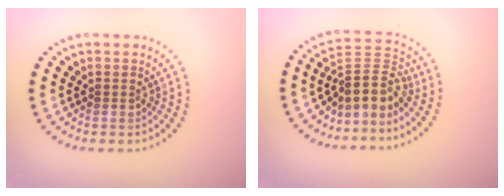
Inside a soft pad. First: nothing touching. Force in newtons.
{"total": 3.9, "press": 2.7, "slide": 2.9}